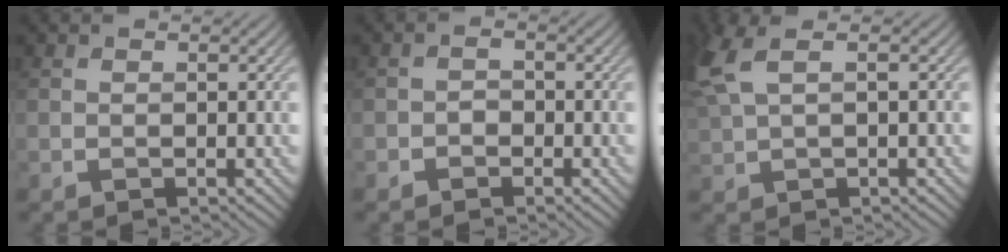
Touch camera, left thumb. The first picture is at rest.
{"total": 1.4, "force": [-0.8, 1.1, 0.5], "torque": [-0.005, 0.004, -0.018]}
{"total": 5.5, "force": [2.1, 2.1, 4.6], "torque": [-0.128, 0.015, 0.044]}